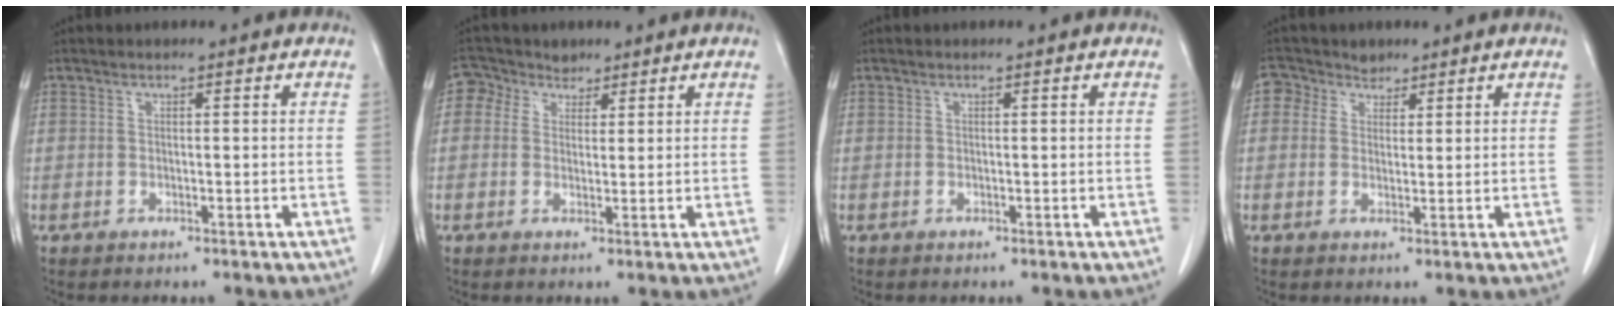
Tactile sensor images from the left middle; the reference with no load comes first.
{"total": 3.7, "force": [2.3, 2.9, 0.1], "torque": [-0.001, 0.022, 0.039]}
{"total": 0.0}
{"total": 3.7, "force": [2.3, 2.9, 0.0], "torque": [0.003, 0.021, 0.038]}